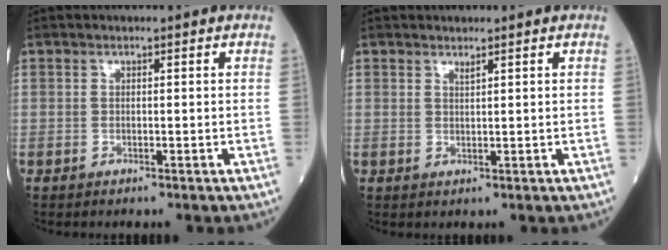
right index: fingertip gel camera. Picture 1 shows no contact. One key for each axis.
{"total": 0.6, "fx": 0.5, "fy": -0.1, "fz": 0.3, "tx": -0.011, "ty": -0.007, "tz": 0.012}